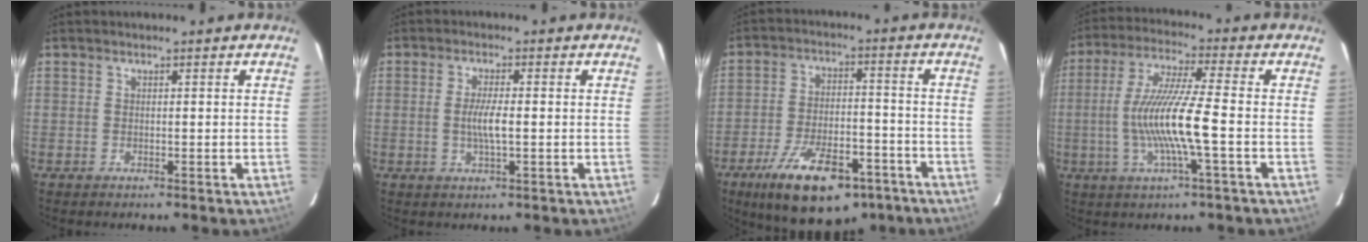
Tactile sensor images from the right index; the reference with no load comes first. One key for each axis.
{"total": 3.9, "fx": -0.5, "fy": 0.5, "fz": 3.8, "tx": -0.072, "ty": -0.003, "tz": -0.007}
{"total": 18.5, "fx": -11.9, "fy": 7.6, "fz": 12.0, "tx": -0.218, "ty": -0.013, "tz": -0.176}
{"total": 12.2, "fx": -2.6, "fy": -0.1, "fz": 11.9, "tx": -0.234, "ty": -0.003, "tz": -0.047}